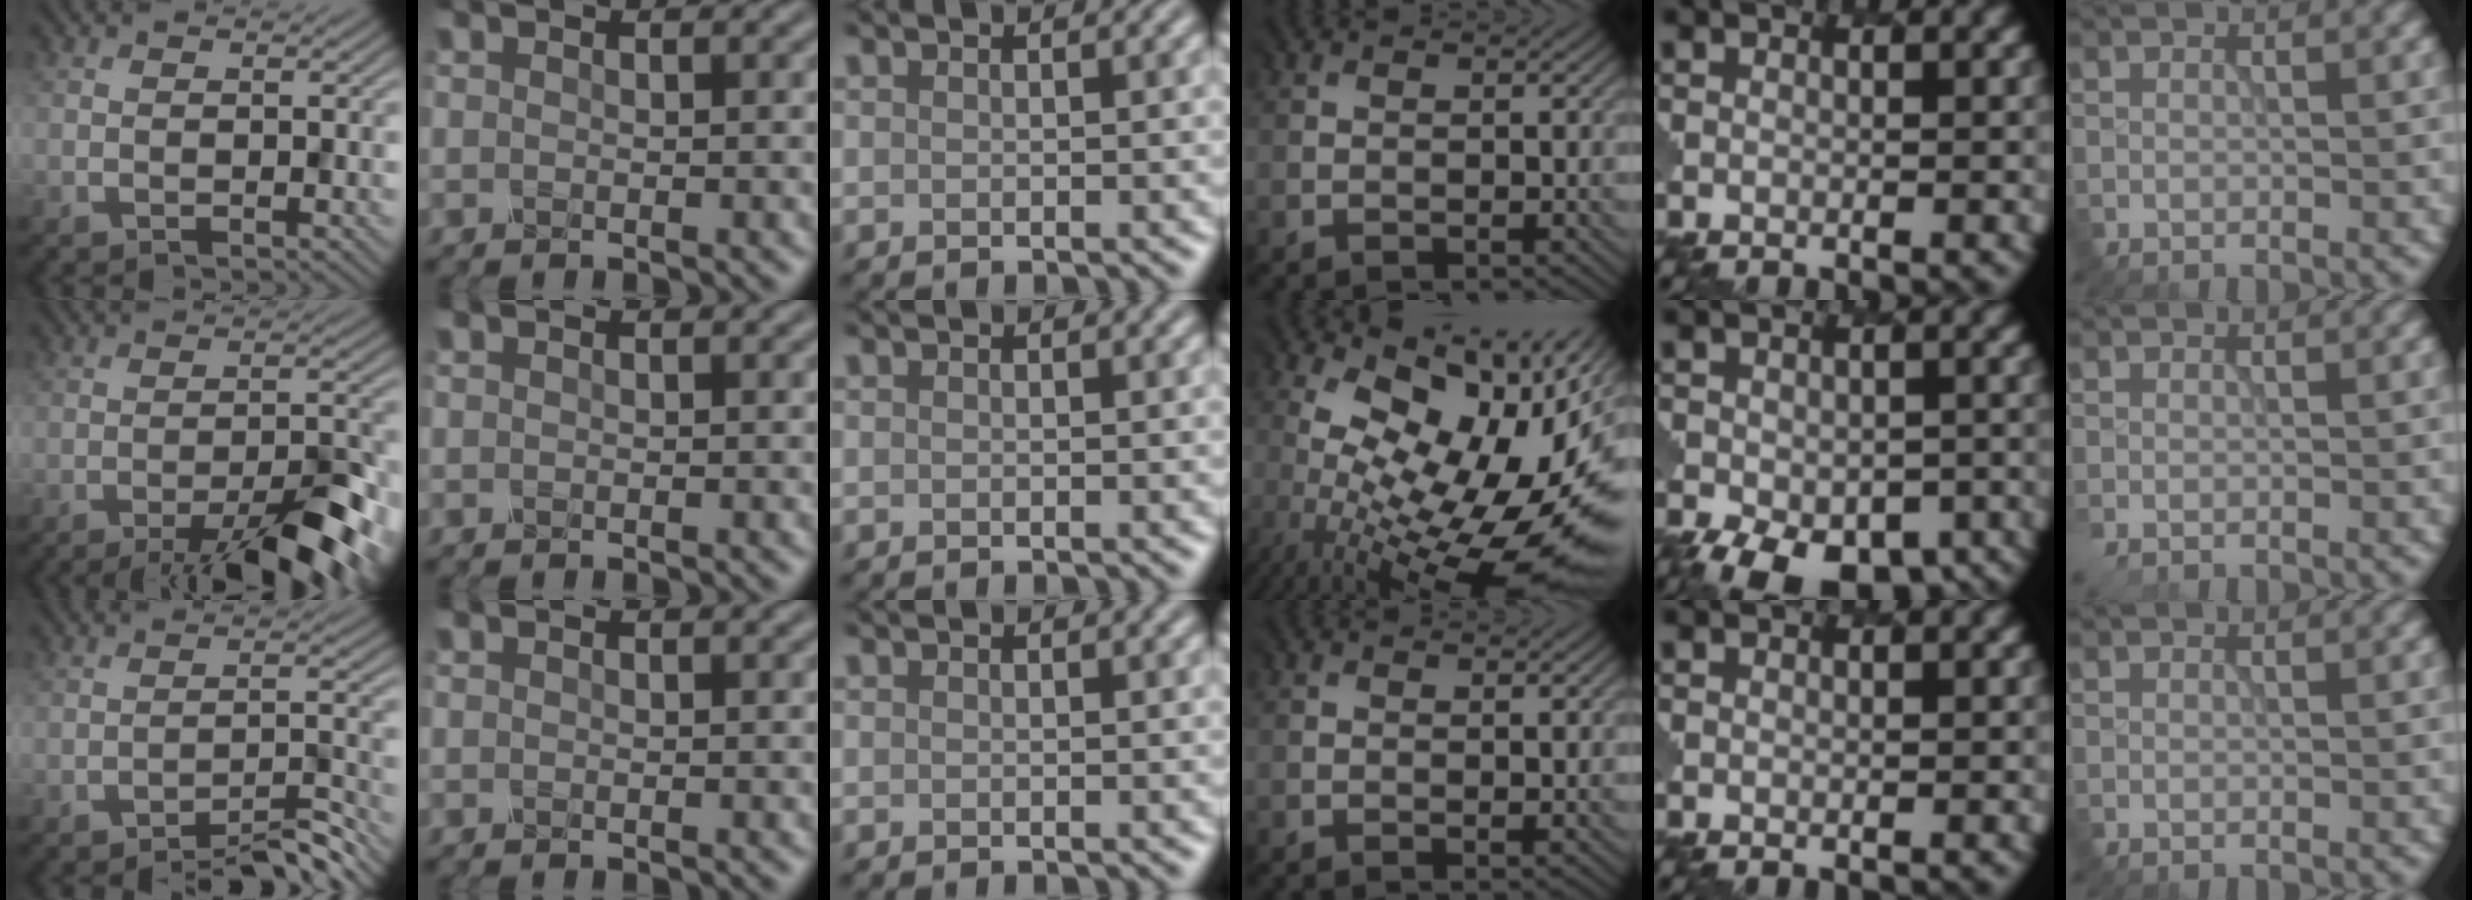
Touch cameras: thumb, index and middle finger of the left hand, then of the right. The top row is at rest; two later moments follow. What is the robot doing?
{"motion": "dispense", "object": "toothpaste"}